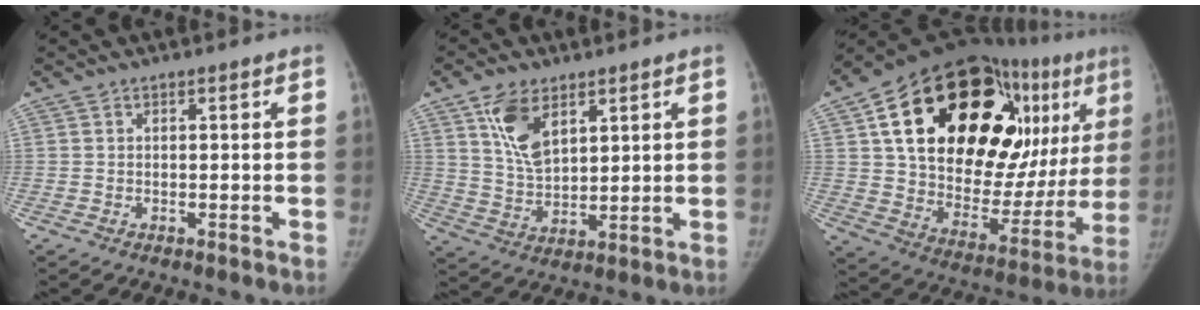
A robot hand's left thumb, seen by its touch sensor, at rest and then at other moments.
{"total": 9.6, "force": [4.8, 5.3, 6.4], "torque": [-0.098, -0.025, 0.098]}
{"total": 38.5, "force": [13.7, 19.1, 30.5], "torque": [-0.423, 0.014, 0.223]}